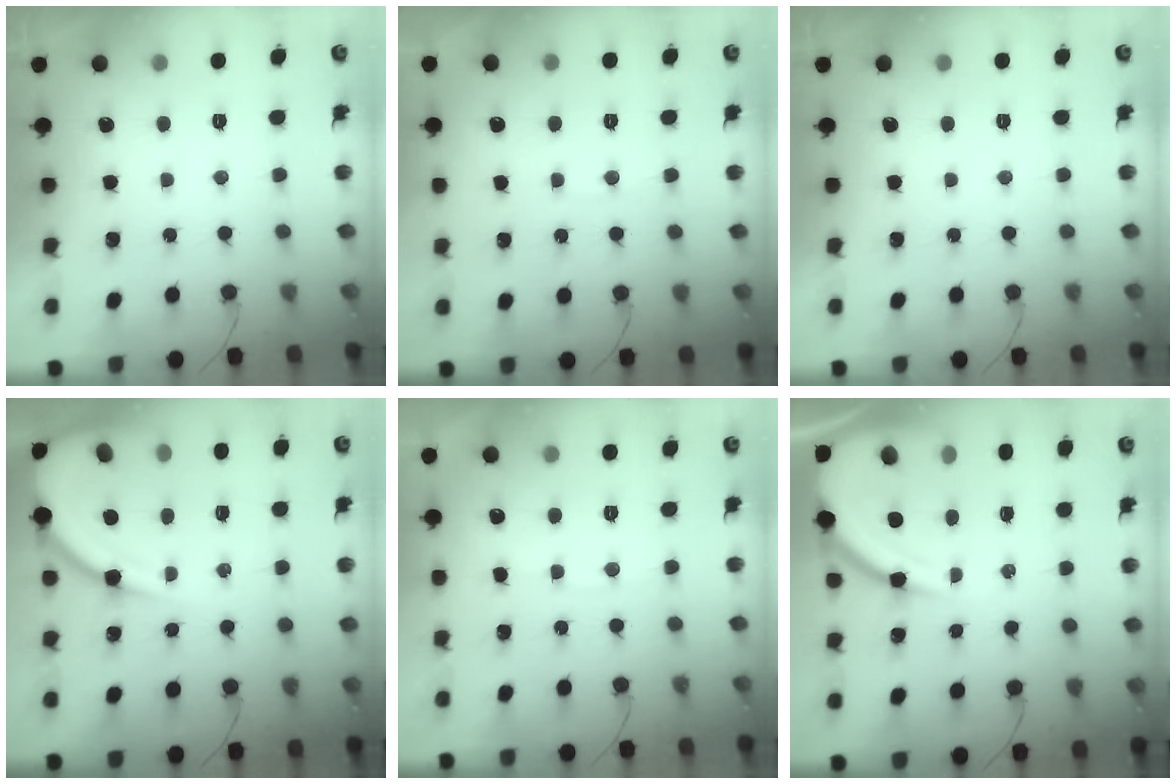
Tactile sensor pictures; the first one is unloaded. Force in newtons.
{"total": 2.8, "press": 2.7, "slide": 0.3}
{"total": 0.0}
{"total": 12.9, "press": 12.8, "slide": 1.3}
{"total": 4.2, "press": 4.1, "slide": 0.5}
{"total": 15.9, "press": 15.8, "slide": 1.5}